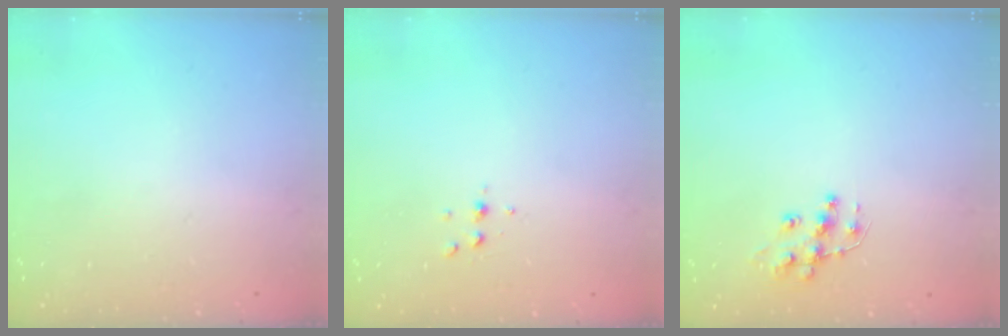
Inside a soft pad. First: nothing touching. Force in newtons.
{"total": 3.1, "press": 3.1, "slide": 0.5}
{"total": 9.8, "press": 9.7, "slide": 0.5}